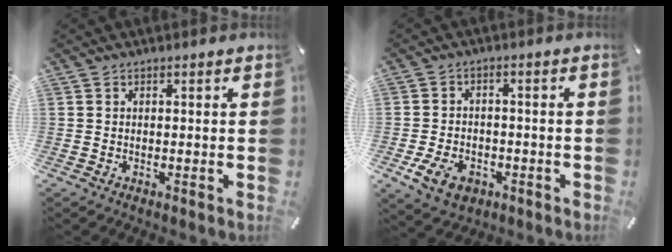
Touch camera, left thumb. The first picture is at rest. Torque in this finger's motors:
{"motor_torque": [0.65, 0.65, 0.10, -0.09, -0.01]}